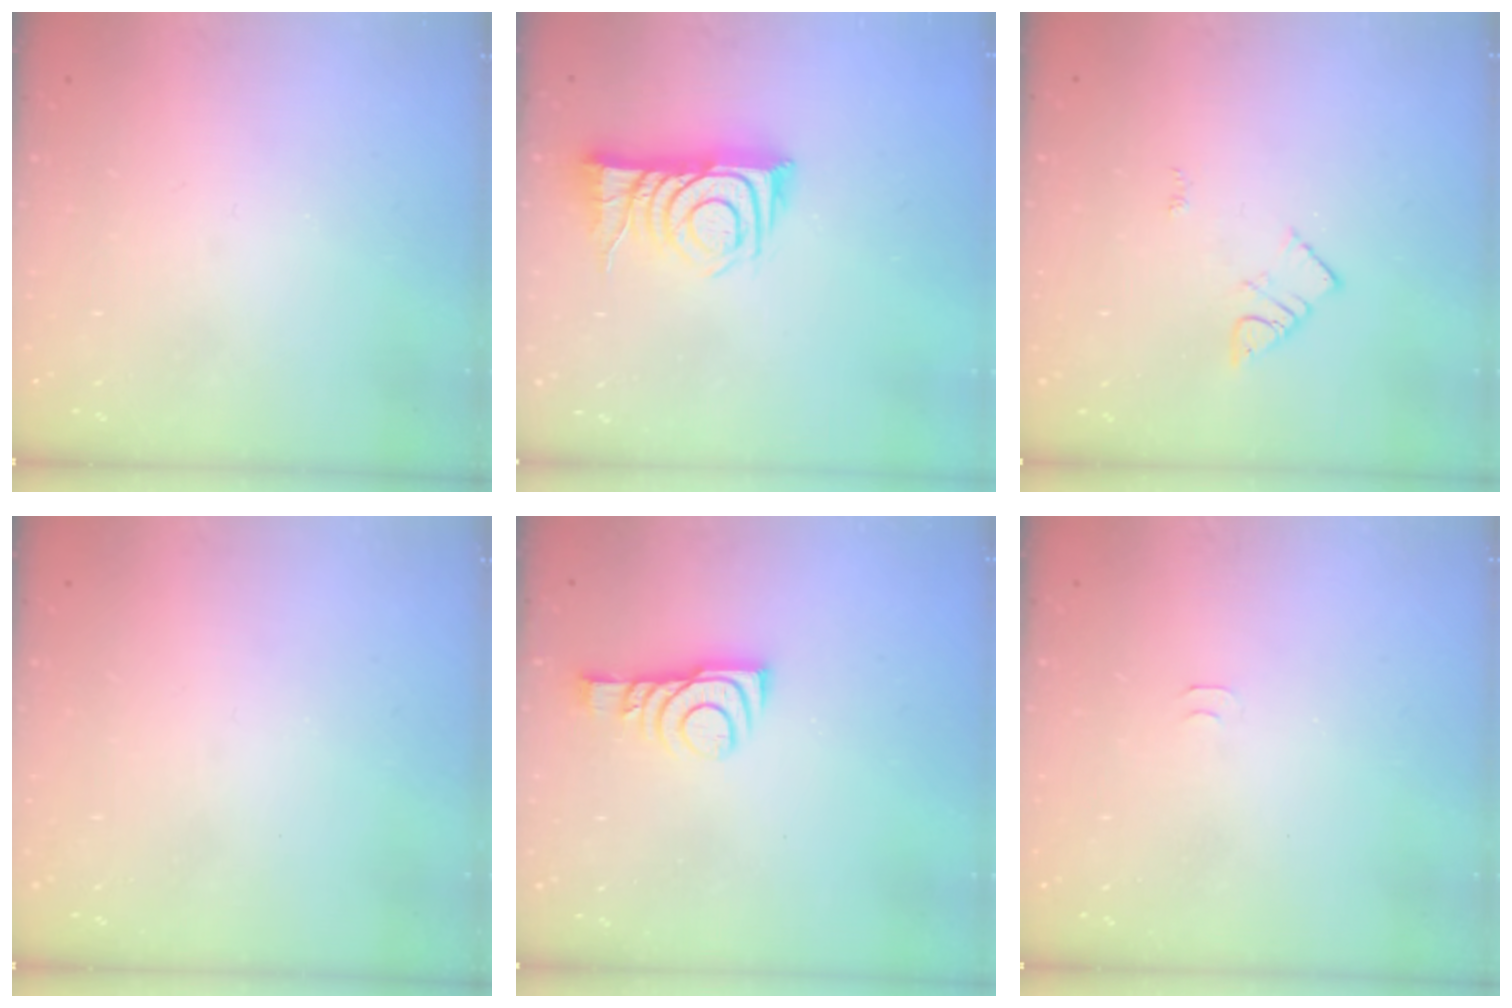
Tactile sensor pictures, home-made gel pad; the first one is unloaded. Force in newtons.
{"total": 11.9, "press": 11.9, "slide": 0.6}
{"total": 3.1, "press": 3.1, "slide": 0.2}
{"total": 0.0}
{"total": 9.1, "press": 9.1, "slide": 0.4}
{"total": 4.0, "press": 4.0, "slide": 0.6}